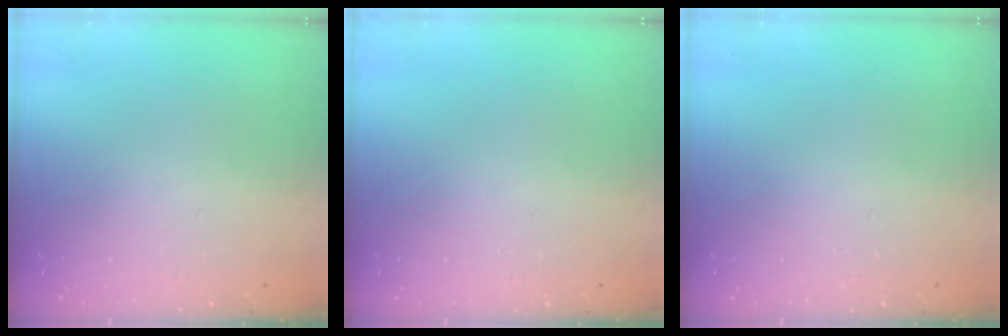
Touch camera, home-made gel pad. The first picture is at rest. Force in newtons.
{"total": 0.0}
{"total": 0.0}